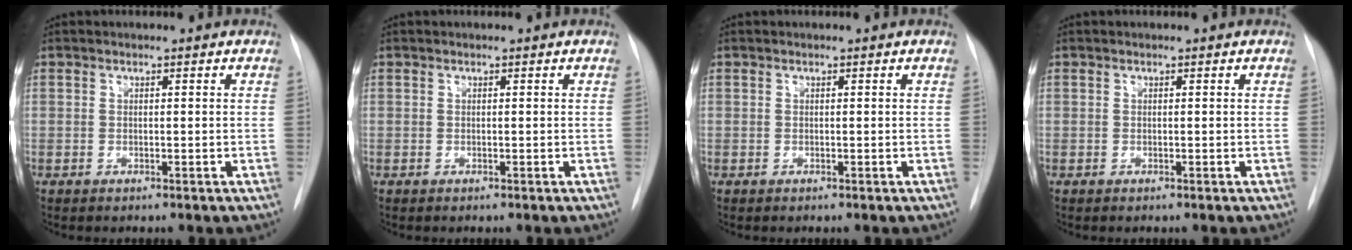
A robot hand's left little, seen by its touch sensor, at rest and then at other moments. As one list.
[{"total": 0.0}, {"total": 0.0}, {"total": 0.0}]